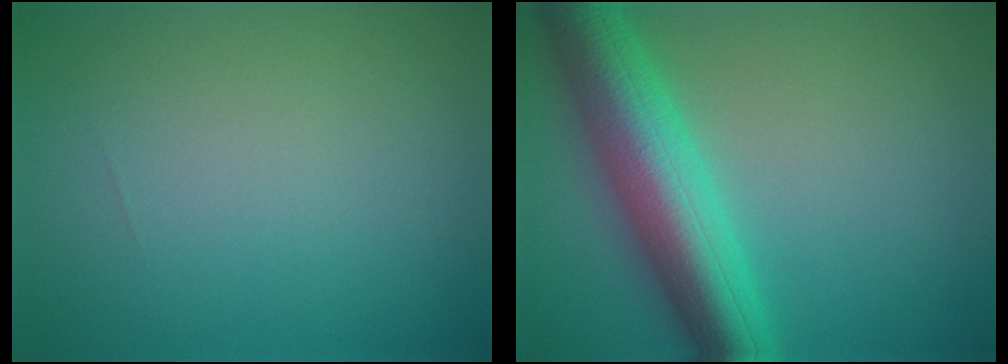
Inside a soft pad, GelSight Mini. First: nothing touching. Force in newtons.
{"total": 9.2, "press": 9.2, "slide": 0.2}